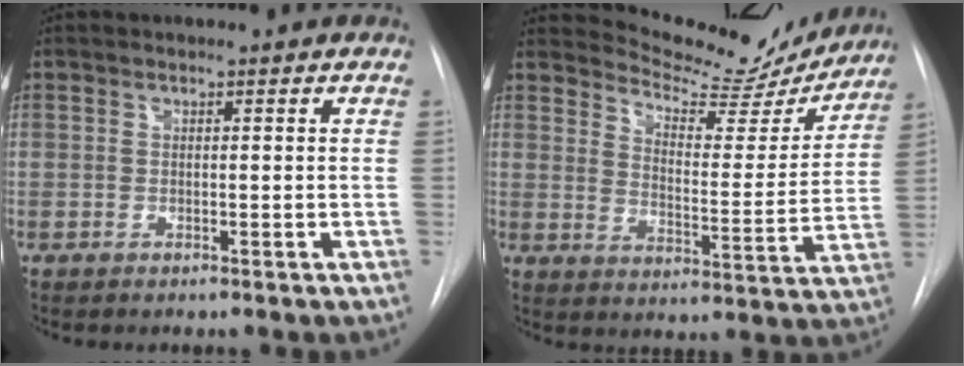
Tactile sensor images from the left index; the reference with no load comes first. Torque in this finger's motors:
{"motor_torque": [0.97, -1.17, 0.05, -0.03]}